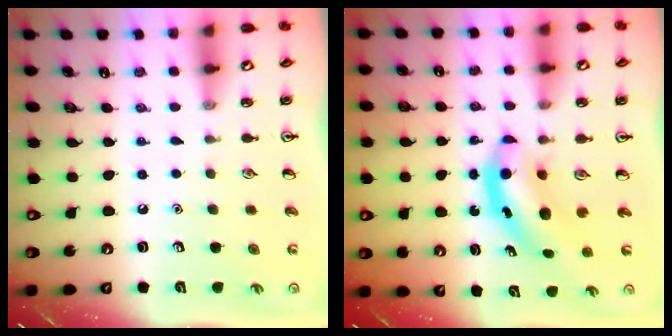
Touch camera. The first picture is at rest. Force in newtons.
{"total": 5.2, "press": 5.1, "slide": 0.8}